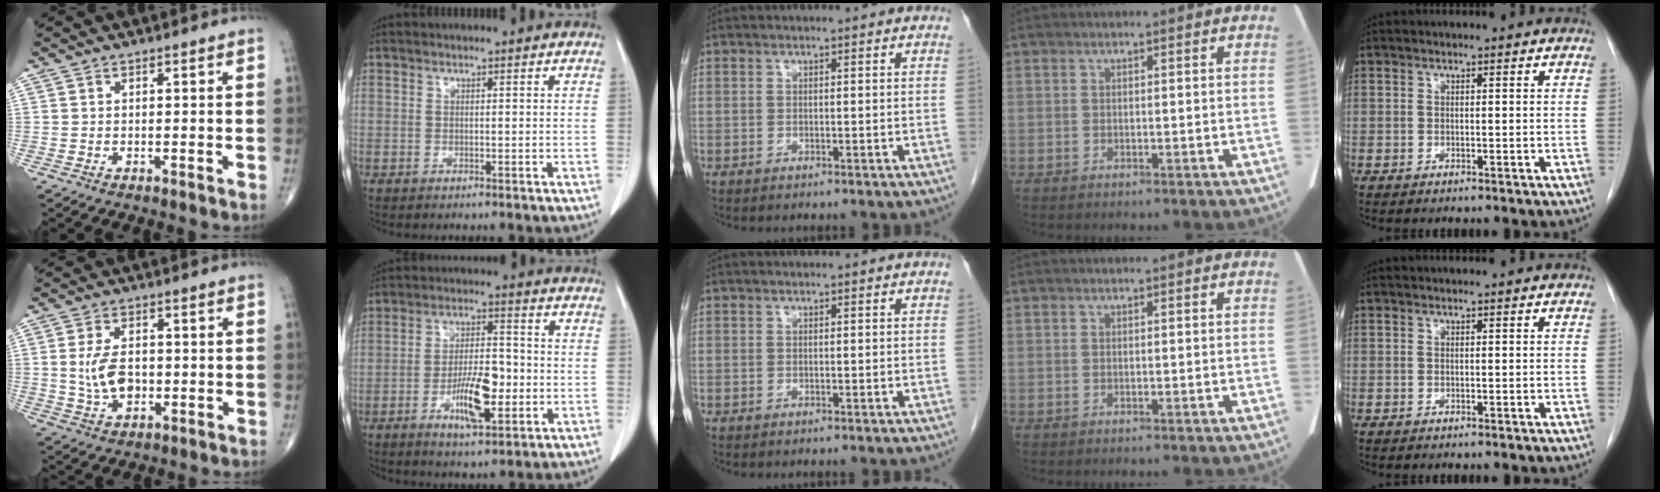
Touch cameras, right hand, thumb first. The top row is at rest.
{"thumb": {"total": 7.7, "force": [-0.1, 4.8, 6.1], "torque": [-0.108, -0.001, 0.004]}, "index": {"total": 9.4, "force": [-3.0, 2.8, 8.5], "torque": [-0.161, 0.000, -0.049]}}